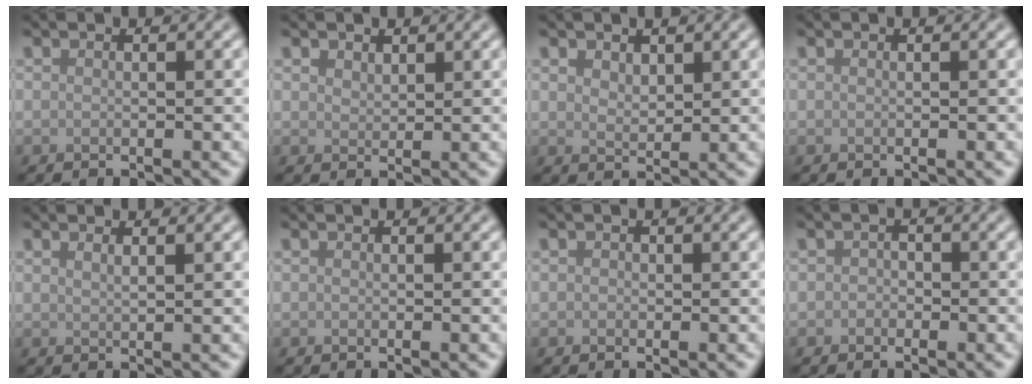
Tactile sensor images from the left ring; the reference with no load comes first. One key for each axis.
{"total": 1.2, "fx": 1.0, "fy": 0.6, "fz": 0.2, "tx": -0.007, "ty": -0.001, "tz": 0.020}
{"total": 1.7, "fx": 1.1, "fy": 0.9, "fz": 0.9, "tx": -0.018, "ty": -0.002, "tz": 0.024}
{"total": 0.0}
{"total": 1.0, "fx": 0.7, "fy": 0.3, "fz": 0.7, "tx": -0.003, "ty": 0.002, "tz": 0.010}
{"total": 0.0}
{"total": 0.0}
{"total": 0.8, "fx": -0.3, "fy": 0.7, "fz": 0.2, "tx": -0.001, "ty": -0.002, "tz": -0.008}